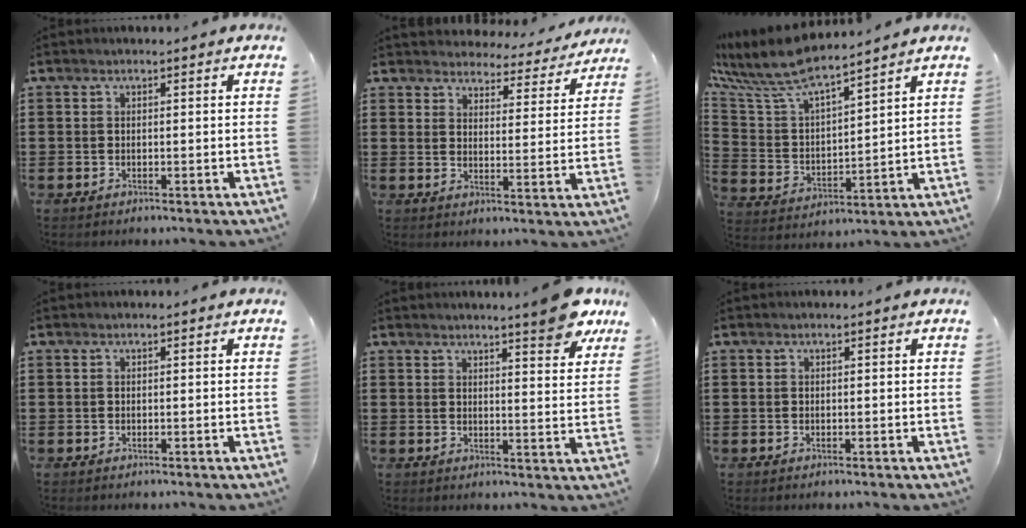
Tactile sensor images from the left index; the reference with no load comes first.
{"total": 4.1, "force": [4.1, 0.6, 0.1], "torque": [-0.018, -0.030, 0.068]}
{"total": 8.4, "force": [7.7, 1.0, 3.2], "torque": [-0.099, -0.043, 0.131]}
{"total": 0.0}
{"total": 6.8, "force": [5.8, 0.3, 3.7], "torque": [-0.056, -0.025, 0.098]}
{"total": 0.0}